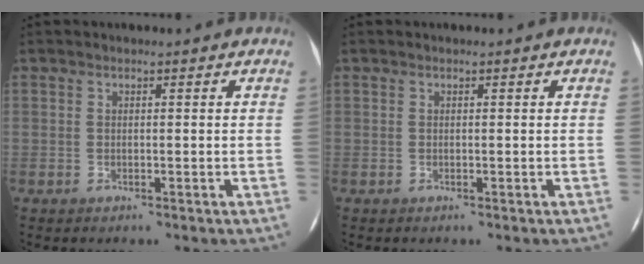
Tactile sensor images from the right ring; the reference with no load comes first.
{"total": 0.0}